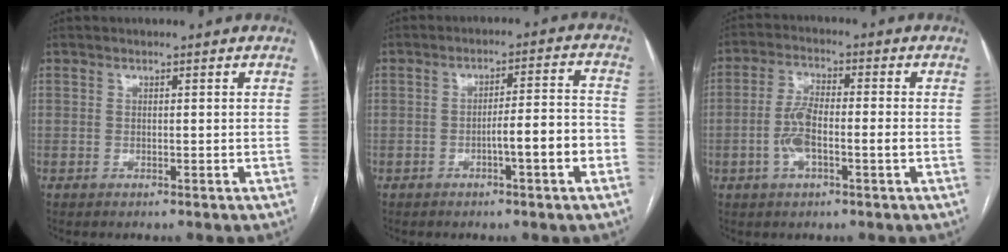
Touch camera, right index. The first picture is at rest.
{"total": 7.0, "force": [-2.7, 0.3, 6.4], "torque": [-0.094, 0.017, -0.038]}
{"total": 6.3, "force": [-1.5, 1.8, 5.8], "torque": [-0.126, 0.013, -0.031]}